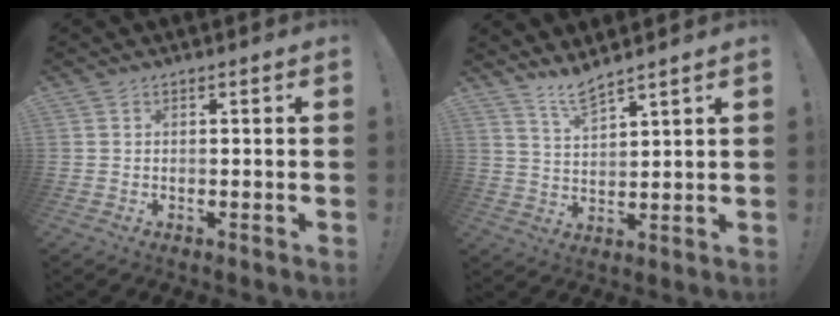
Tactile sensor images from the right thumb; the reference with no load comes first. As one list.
[{"total": 6.3, "force": [5.4, 0.8, 3.1], "torque": [-0.065, -0.028, 0.096]}]